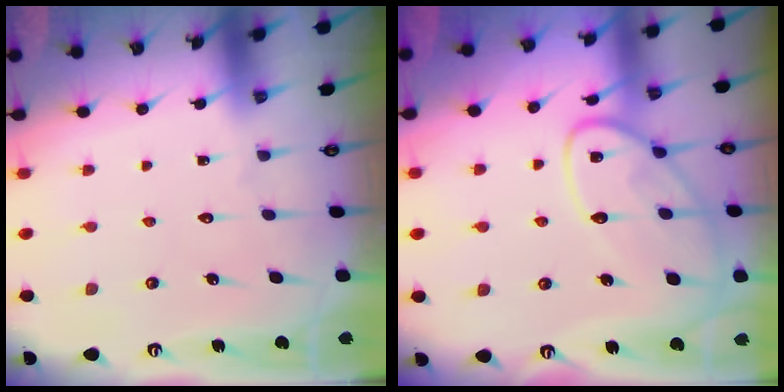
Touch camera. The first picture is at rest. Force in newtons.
{"total": 13.5, "press": 13.4, "slide": 1.2}